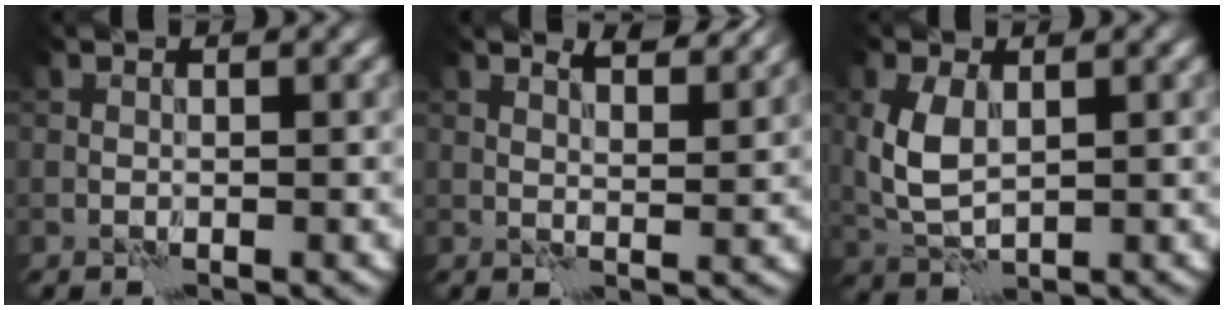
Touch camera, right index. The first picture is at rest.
{"total": 4.0, "force": [3.2, 1.0, 2.2], "torque": [-0.033, 0.003, 0.040]}
{"total": 4.4, "force": [0.8, 2.5, 3.5], "torque": [-0.087, 0.005, 0.021]}